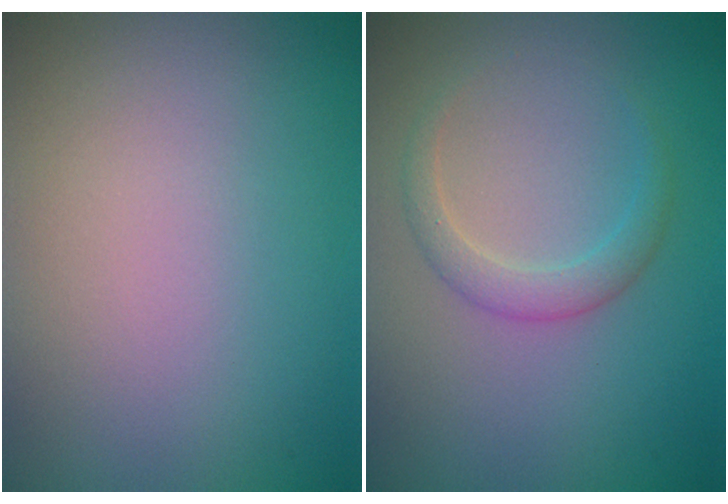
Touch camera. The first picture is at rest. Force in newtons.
{"total": 2.0, "press": 2.0, "slide": 0.1}